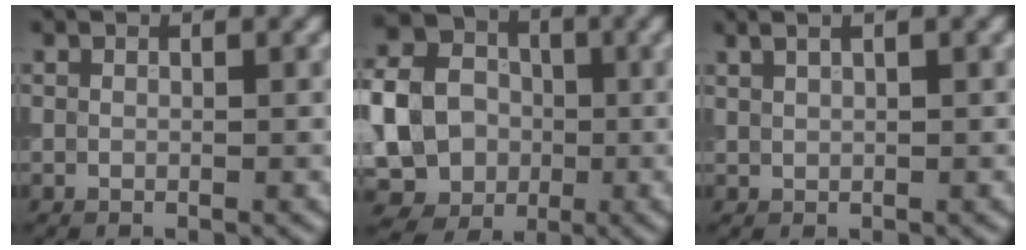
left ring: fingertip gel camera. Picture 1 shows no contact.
{"total": 11.5, "force": [-1.1, 10.2, 5.1], "torque": [-0.116, -0.006, -0.044]}
{"total": 3.4, "force": [2.0, 1.5, 2.4], "torque": [-0.022, 0.020, 0.011]}